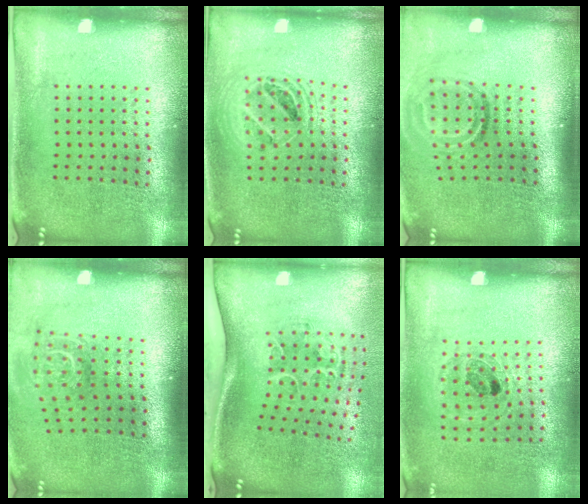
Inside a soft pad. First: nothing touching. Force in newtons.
{"total": 1.5, "press": 1.3, "slide": 0.7}
{"total": 1.9, "press": 1.2, "slide": 1.5}
{"total": 1.8, "press": 1.3, "slide": 1.2}
{"total": 2.1, "press": 1.4, "slide": 1.6}
{"total": 0.8, "press": 0.8, "slide": 0.2}